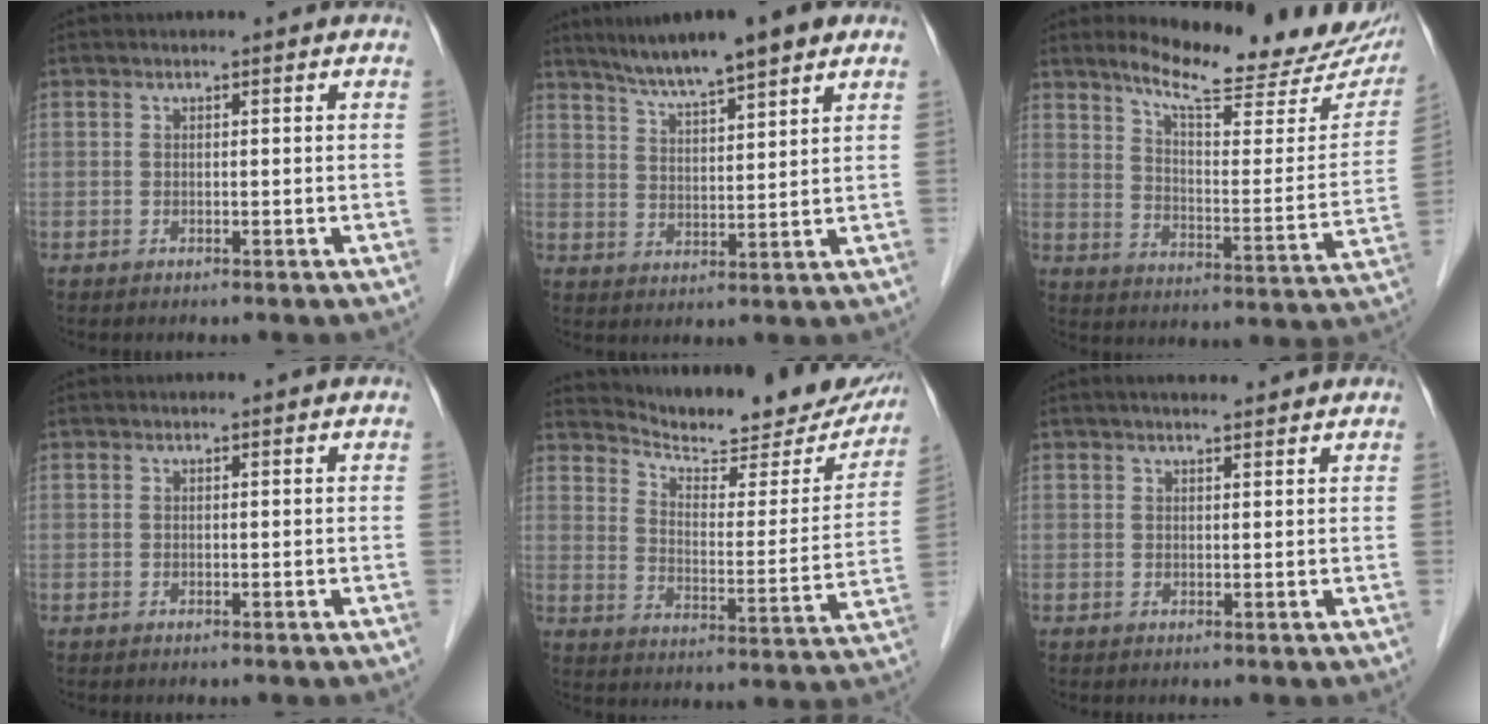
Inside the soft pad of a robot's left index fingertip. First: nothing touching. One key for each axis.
{"total": 10.7, "fx": 8.3, "fy": 0.9, "fz": 6.7, "tx": -0.109, "ty": 0.022, "tz": 0.134}
{"total": 21.4, "fx": 18.2, "fy": 4.1, "fz": 10.3, "tx": -0.142, "ty": -0.042, "tz": 0.236}
{"total": 0.0}
{"total": 21.5, "fx": 20.0, "fy": 4.2, "fz": 6.8, "tx": -0.091, "ty": -0.044, "tz": 0.260}
{"total": 4.8, "fx": 4.2, "fy": 0.8, "fz": 2.2, "tx": -0.031, "ty": 0.022, "tz": 0.059}